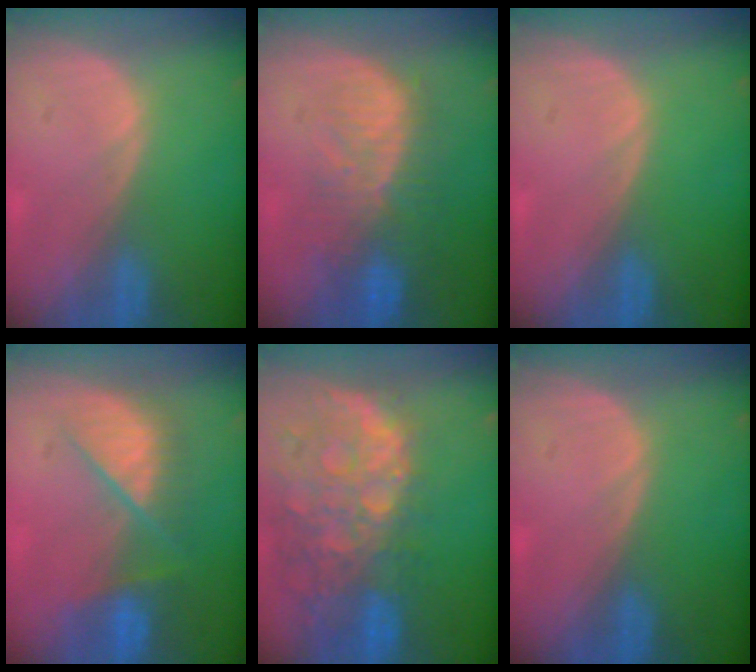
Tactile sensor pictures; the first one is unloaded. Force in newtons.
{"total": 10.3, "press": 8.8, "slide": 5.4}
{"total": 0.0}
{"total": 7.7, "press": 7.5, "slide": 1.7}
{"total": 13.9, "press": 11.3, "slide": 8.1}
{"total": 0.0}